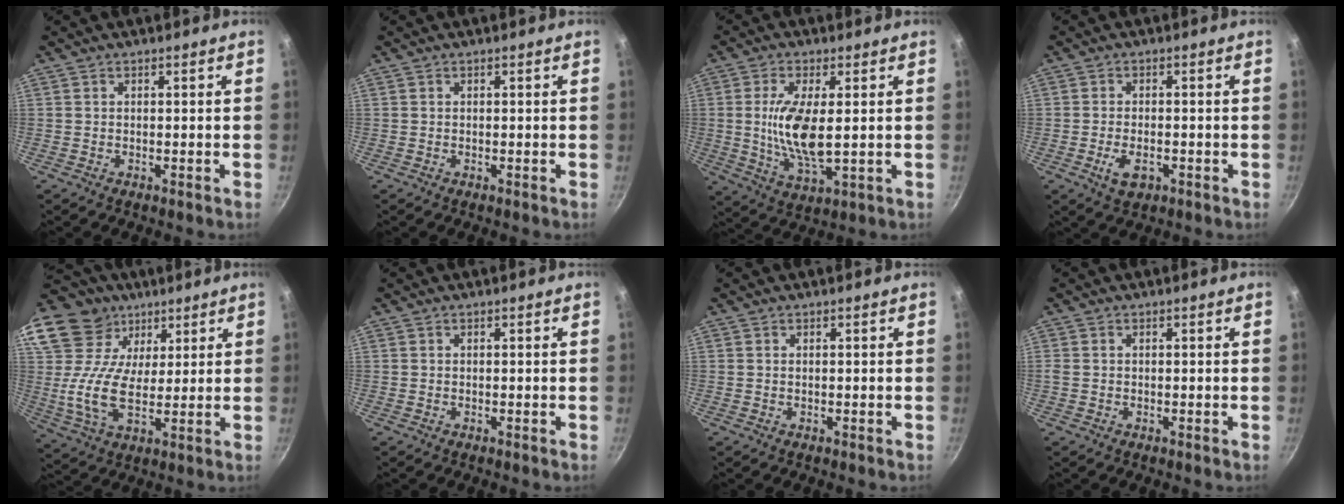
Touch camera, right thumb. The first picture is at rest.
{"total": 0.0}
{"total": 11.1, "force": [0.8, 4.2, 10.3], "torque": [-0.200, -0.014, 0.018]}
{"total": 4.6, "force": [-1.7, 2.6, 3.5], "torque": [-0.060, 0.007, -0.025]}
{"total": 21.9, "force": [11.1, 14.4, 12.3], "torque": [-0.253, -0.016, 0.201]}
{"total": 0.0}
{"total": 0.0}
{"total": 0.8, "force": [0.0, 0.7, 0.4], "torque": [-0.008, 0.001, -0.001]}